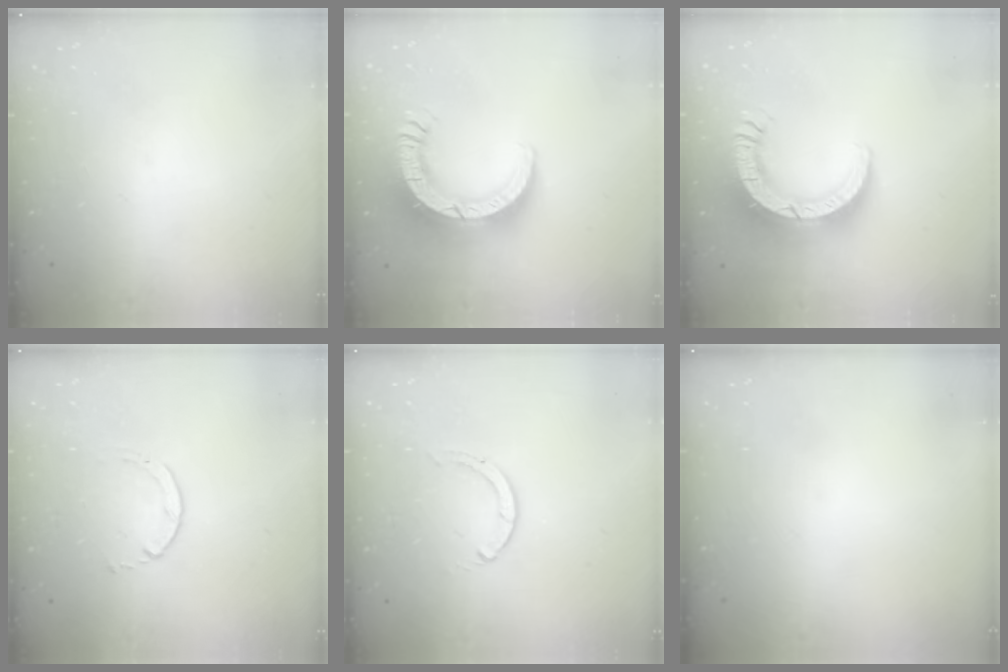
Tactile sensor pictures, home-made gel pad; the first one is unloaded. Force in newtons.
{"total": 15.8, "press": 15.7, "slide": 1.6}
{"total": 15.8, "press": 15.7, "slide": 1.6}
{"total": 1.7, "press": 1.6, "slide": 0.2}
{"total": 0.0}
{"total": 0.0}